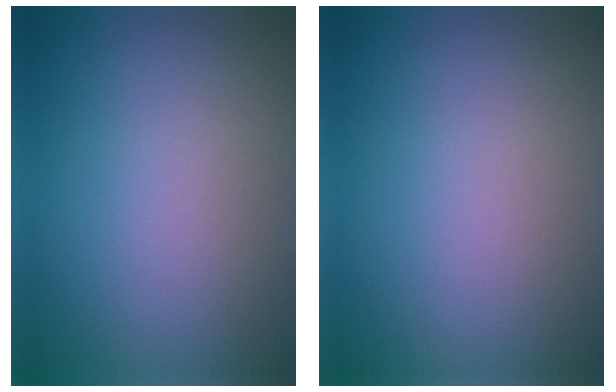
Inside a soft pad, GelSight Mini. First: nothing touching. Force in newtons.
{"total": 0.0}